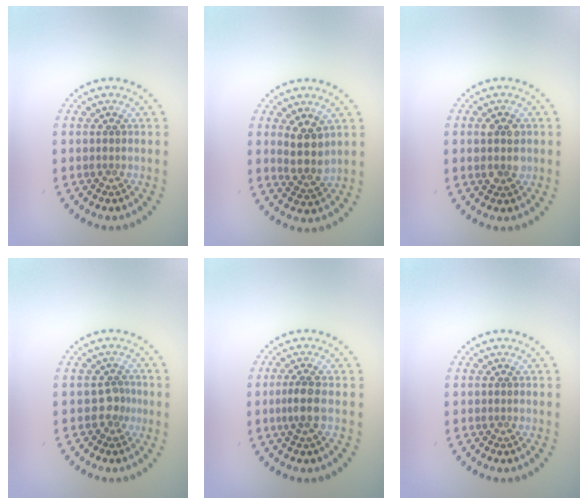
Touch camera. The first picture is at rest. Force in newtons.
{"total": 2.9, "press": 2.6, "slide": 1.3}
{"total": 2.3, "press": 2.2, "slide": 0.2}
{"total": 1.6, "press": 1.1, "slide": 1.1}
{"total": 2.0, "press": 1.8, "slide": 0.9}
{"total": 0.0}